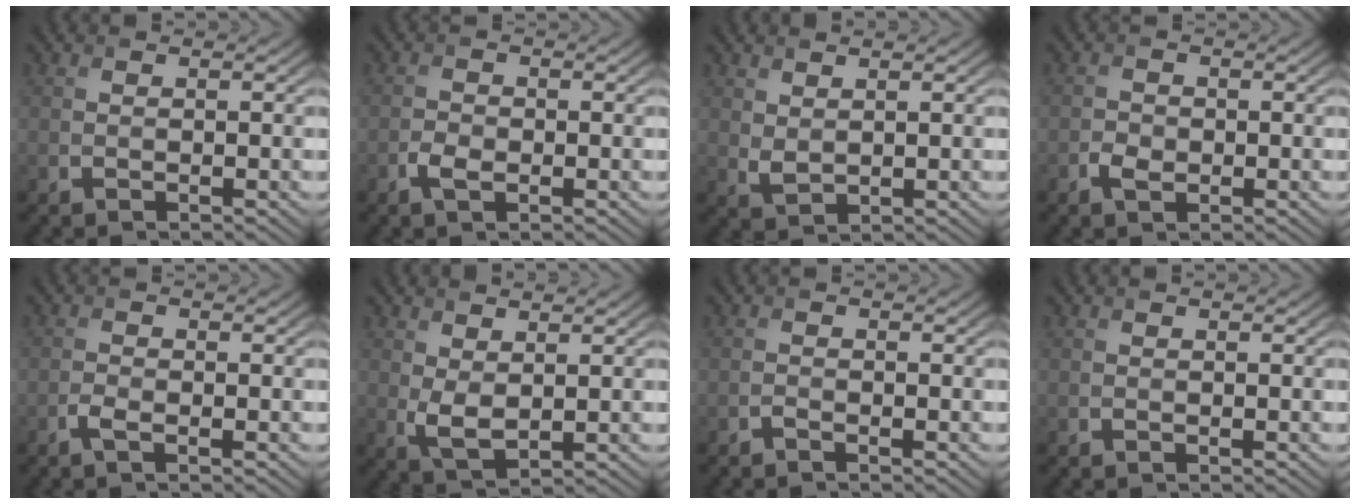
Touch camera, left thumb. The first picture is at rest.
{"total": 2.1, "force": [-1.0, 1.2, 1.4], "torque": [-0.030, 0.000, -0.021]}
{"total": 1.8, "force": [1.2, 1.0, 1.0], "torque": [-0.028, -0.005, 0.027]}
{"total": 1.8, "force": [-0.7, 1.3, 1.0], "torque": [-0.023, -0.002, -0.016]}
{"total": 1.5, "force": [-0.9, 0.4, 1.1], "torque": [-0.027, 0.001, -0.022]}
{"total": 3.2, "force": [0.9, 1.7, 2.6], "torque": [-0.061, -0.004, 0.022]}
{"total": 0.7, "force": [-0.6, 0.1, 0.4], "torque": [-0.006, 0.000, -0.014]}
{"total": 0.0}